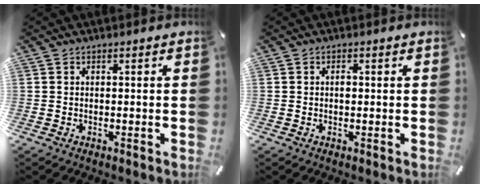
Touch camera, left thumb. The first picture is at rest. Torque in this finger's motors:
{"motor_torque": [0.12, 0.04, 0.27, -0.11, 0.00]}